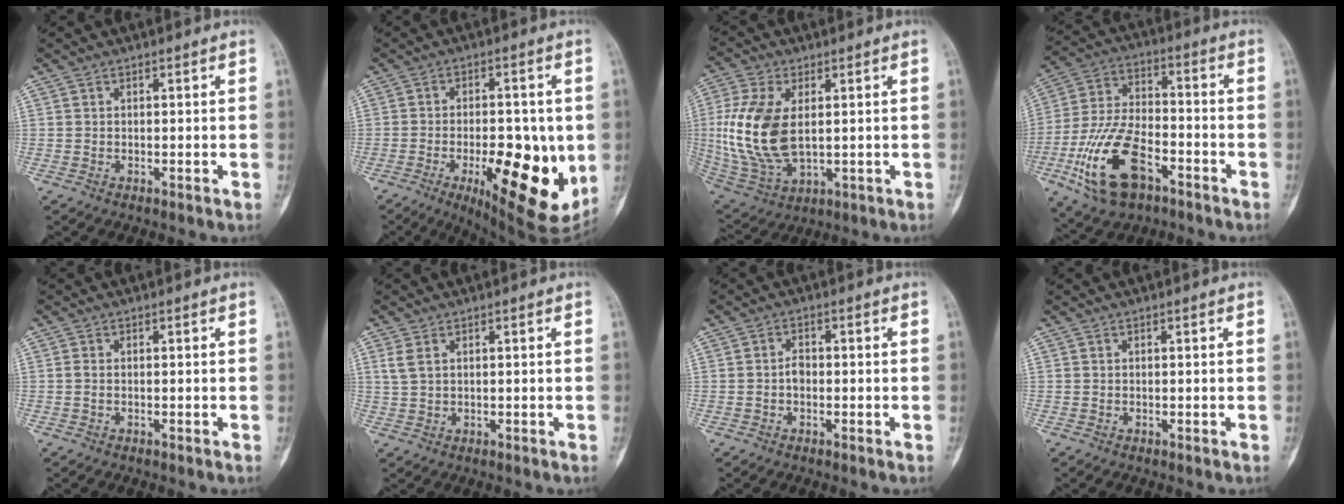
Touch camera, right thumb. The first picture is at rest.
{"total": 19.8, "force": [-4.5, 7.8, 17.7], "torque": [-0.214, -0.013, -0.043]}
{"total": 15.1, "force": [1.5, 8.6, 12.3], "torque": [-0.251, -0.012, 0.043]}
{"total": 17.4, "force": [-7.7, 9.0, 12.8], "torque": [-0.249, 0.031, -0.140]}
{"total": 0.8, "force": [0.0, 0.4, 0.6], "torque": [-0.017, -0.001, 0.000]}
{"total": 2.7, "force": [1.2, 1.5, 1.9], "torque": [-0.043, 0.004, 0.032]}
{"total": 2.1, "force": [-0.4, 1.5, 1.5], "torque": [-0.017, 0.007, -0.011]}
{"total": 0.0}